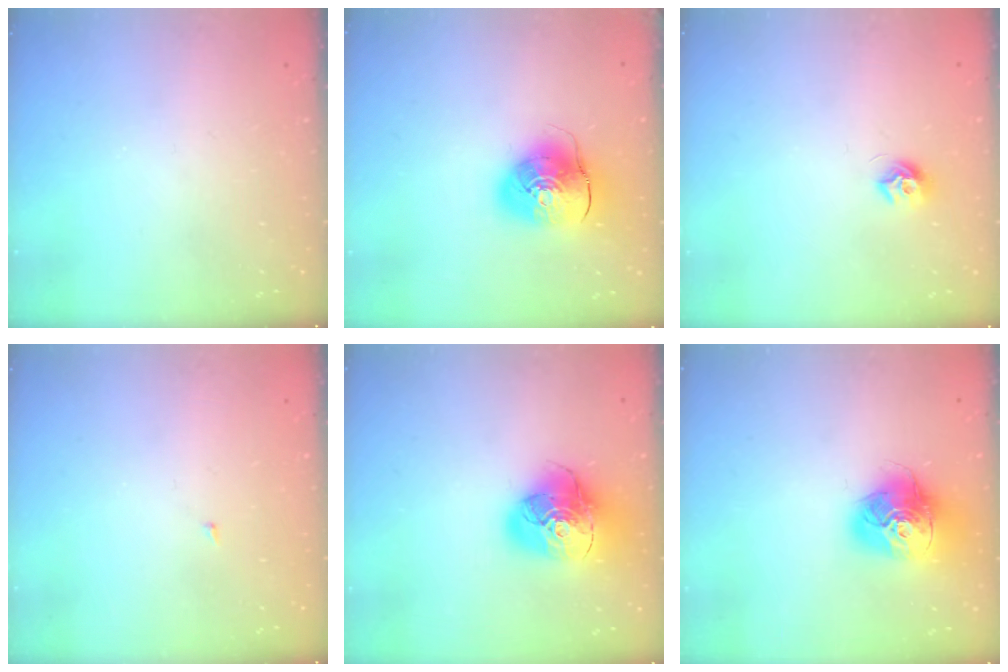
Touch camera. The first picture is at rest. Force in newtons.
{"total": 11.8, "press": 11.7, "slide": 1.9}
{"total": 6.7, "press": 6.6, "slide": 0.6}
{"total": 1.4, "press": 1.3, "slide": 0.1}
{"total": 20.1, "press": 20.0, "slide": 2.6}
{"total": 16.4, "press": 16.4, "slide": 1.7}